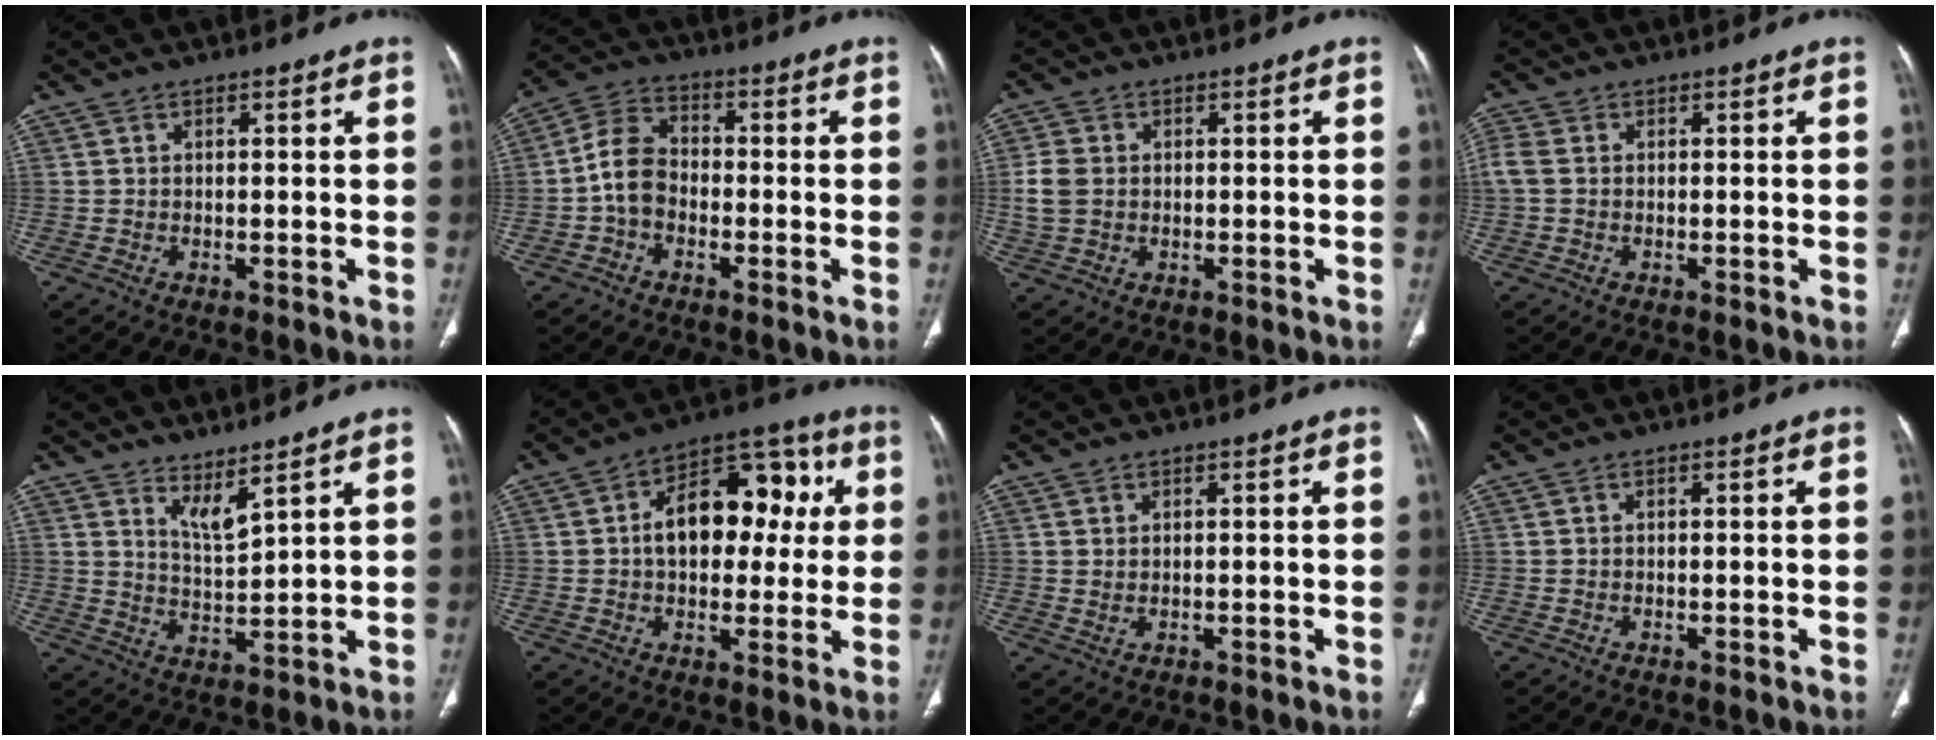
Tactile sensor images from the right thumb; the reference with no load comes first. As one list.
[{"total": 7.5, "force": [-1.9, 5.5, 4.8], "torque": [-0.077, 0.031, -0.050]}, {"total": 4.8, "force": [0.1, 3.8, 2.8], "torque": [-0.065, 0.006, 0.001]}, {"total": 3.1, "force": [0.0, 2.2, 2.1], "torque": [-0.076, 0.005, -0.005]}, {"total": 4.7, "force": [3.9, 0.7, 2.7], "torque": [-0.045, -0.046, 0.081]}, {"total": 16.4, "force": [2.4, 10.4, 12.5], "torque": [-0.134, 0.033, 0.030]}, {"total": 0.9, "force": [0.5, 0.5, 0.5], "torque": [-0.002, -0.004, 0.012]}, {"total": 0.0}]